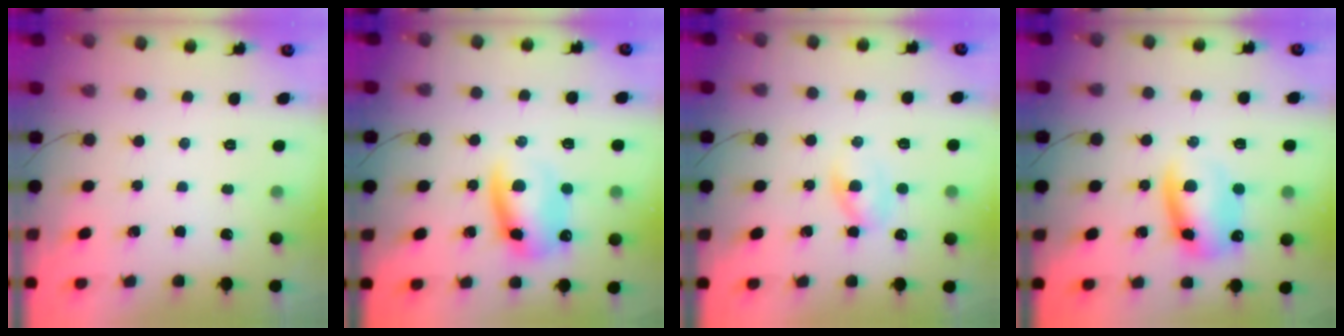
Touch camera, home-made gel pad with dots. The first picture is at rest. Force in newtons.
{"total": 11.2, "press": 11.0, "slide": 2.2}
{"total": 3.3, "press": 3.1, "slide": 1.2}
{"total": 11.2, "press": 11.0, "slide": 1.9}